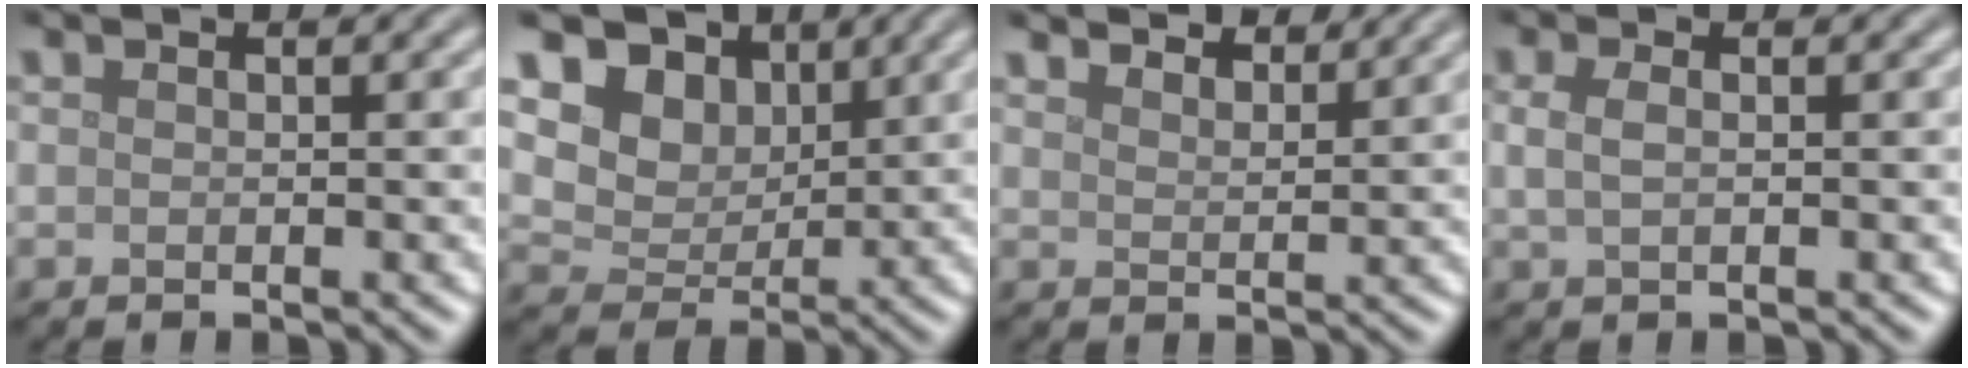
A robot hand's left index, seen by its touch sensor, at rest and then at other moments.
{"total": 7.7, "force": [3.9, 5.6, 3.7], "torque": [-0.086, -0.001, 0.069]}
{"total": 6.1, "force": [5.7, 1.3, 1.9], "torque": [-0.042, 0.003, 0.085]}
{"total": 1.5, "force": [0.3, 0.7, 1.3], "torque": [-0.029, 0.001, 0.007]}